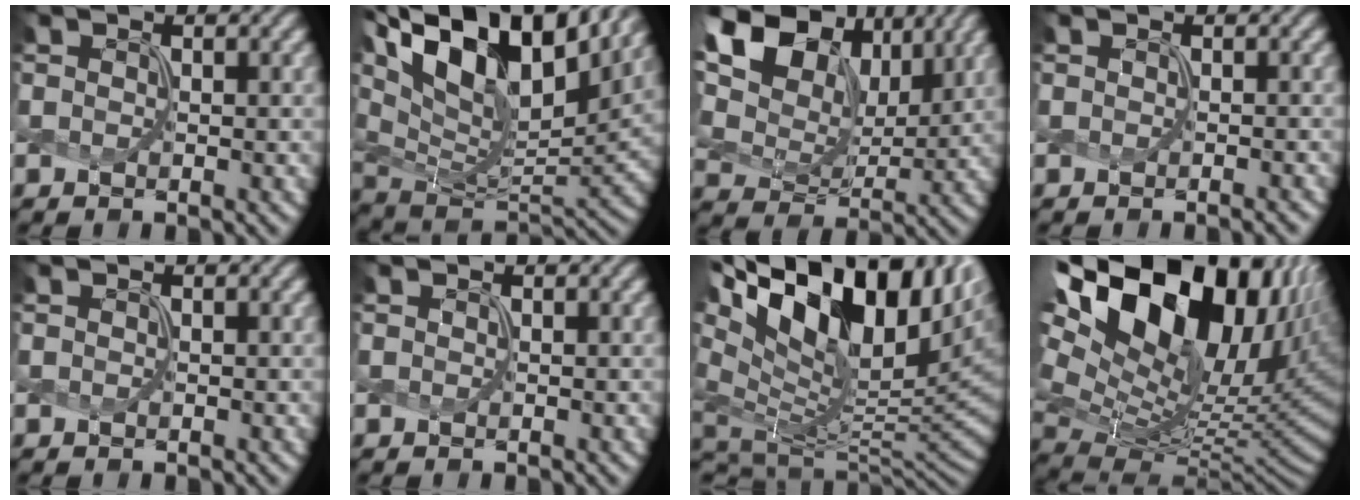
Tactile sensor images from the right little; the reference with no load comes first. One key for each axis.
{"total": 14.8, "fx": 8.2, "fy": 7.1, "fz": 10.0, "tx": -0.202, "ty": 0.028, "tz": 0.148}
{"total": 12.6, "fx": 6.0, "fy": 8.3, "fz": 7.4, "tx": -0.167, "ty": 0.026, "tz": 0.097}
{"total": 0.7, "fx": -0.4, "fy": 0.2, "fz": 0.5, "tx": 0.000, "ty": -0.004, "tz": -0.010}
{"total": 0.0}
{"total": 0.0}
{"total": 16.0, "fx": 6.1, "fy": 8.8, "fz": 11.9, "tx": -0.243, "ty": 0.016, "tz": 0.120}
{"total": 18.9, "fx": 6.0, "fy": 11.6, "fz": 13.6, "tx": -0.241, "ty": 0.014, "tz": 0.121}